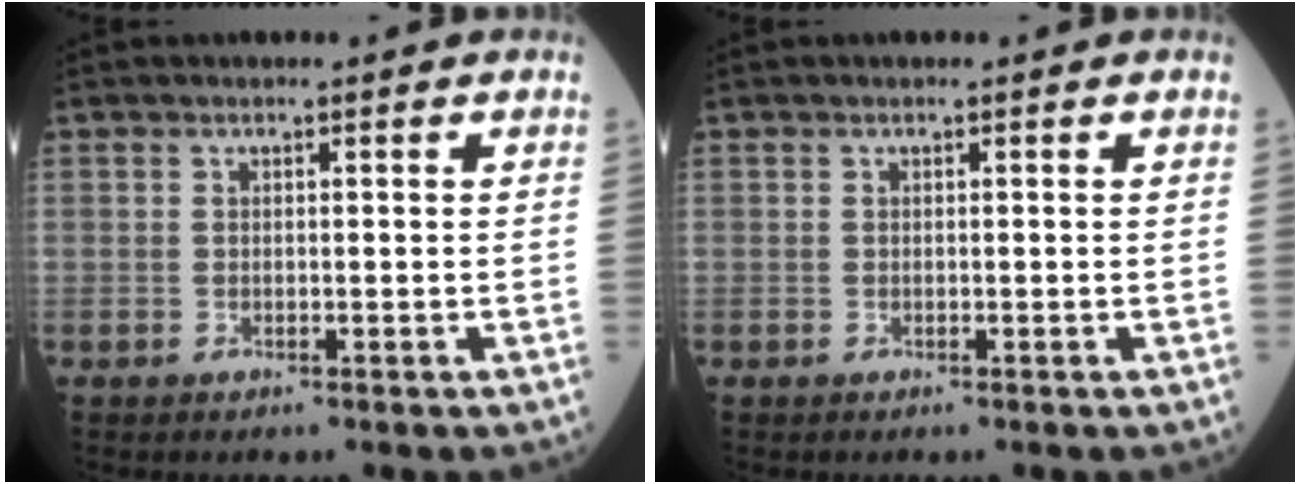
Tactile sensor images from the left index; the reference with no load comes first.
{"total": 0.0}